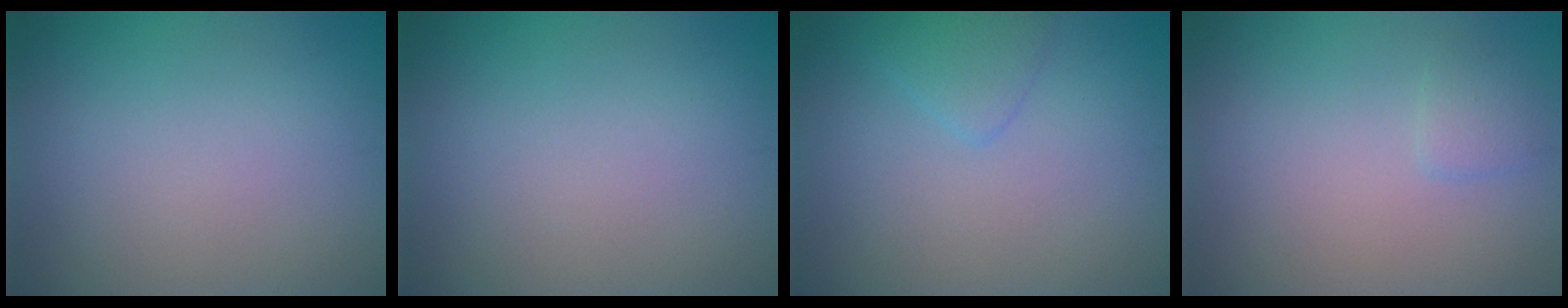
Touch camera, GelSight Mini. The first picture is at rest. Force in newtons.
{"total": 0.0}
{"total": 1.5, "press": 1.5, "slide": 0.1}
{"total": 0.9, "press": 0.9, "slide": 0.1}